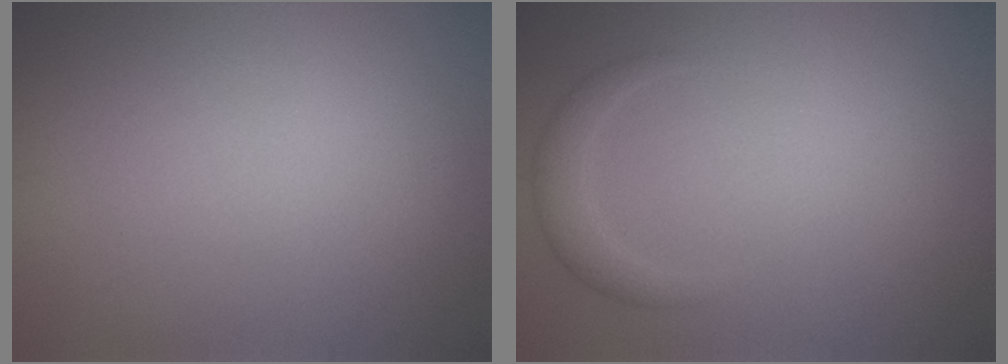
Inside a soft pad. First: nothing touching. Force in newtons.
{"total": 1.6, "press": 1.6, "slide": 0.1}